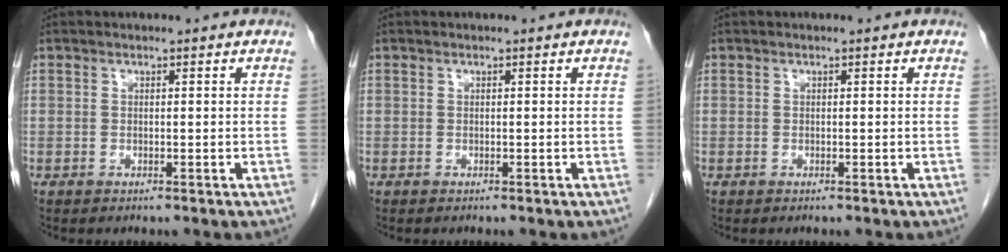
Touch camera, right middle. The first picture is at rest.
{"total": 0.0}
{"total": 0.0}